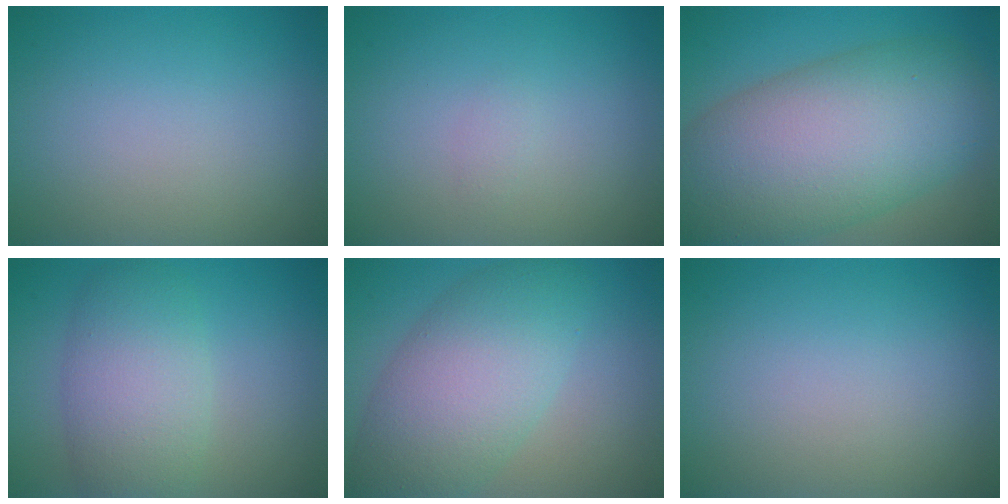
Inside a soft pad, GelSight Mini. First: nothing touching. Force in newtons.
{"total": 0.6, "press": 0.6, "slide": 0.1}
{"total": 13.2, "press": 13.2, "slide": 0.8}
{"total": 5.9, "press": 5.9, "slide": 0.3}
{"total": 7.9, "press": 7.9, "slide": 0.1}
{"total": 0.0}